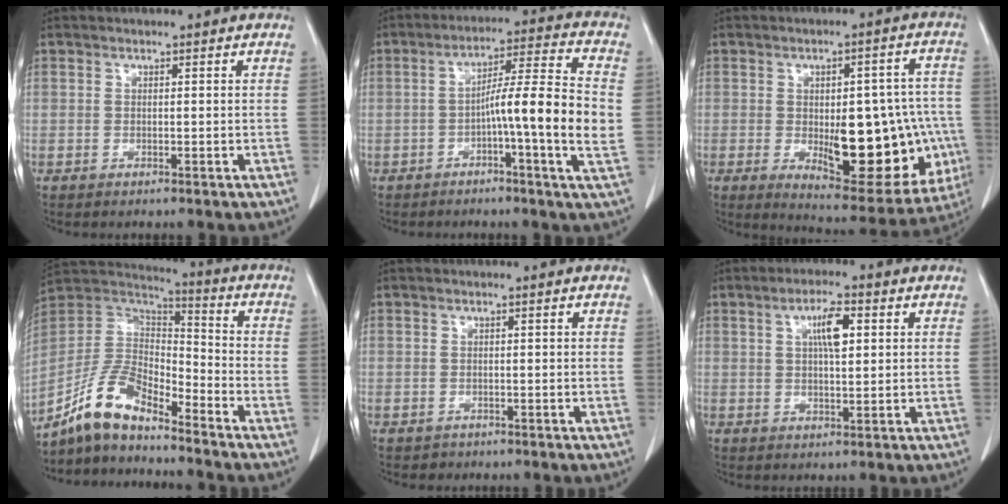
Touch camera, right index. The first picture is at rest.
{"total": 12.4, "force": [-1.6, -0.6, 12.3], "torque": [-0.192, 0.011, -0.035]}
{"total": 19.6, "force": [-3.6, 7.5, 17.7], "torque": [-0.182, 0.016, -0.019]}
{"total": 11.4, "force": [-9.2, 3.2, 5.9], "torque": [-0.131, 0.021, -0.179]}
{"total": 1.0, "force": [-0.6, 0.8, -0.1], "torque": [-0.008, 0.001, -0.010]}
{"total": 5.3, "force": [1.6, 1.2, 4.9], "torque": [-0.088, 0.004, 0.028]}